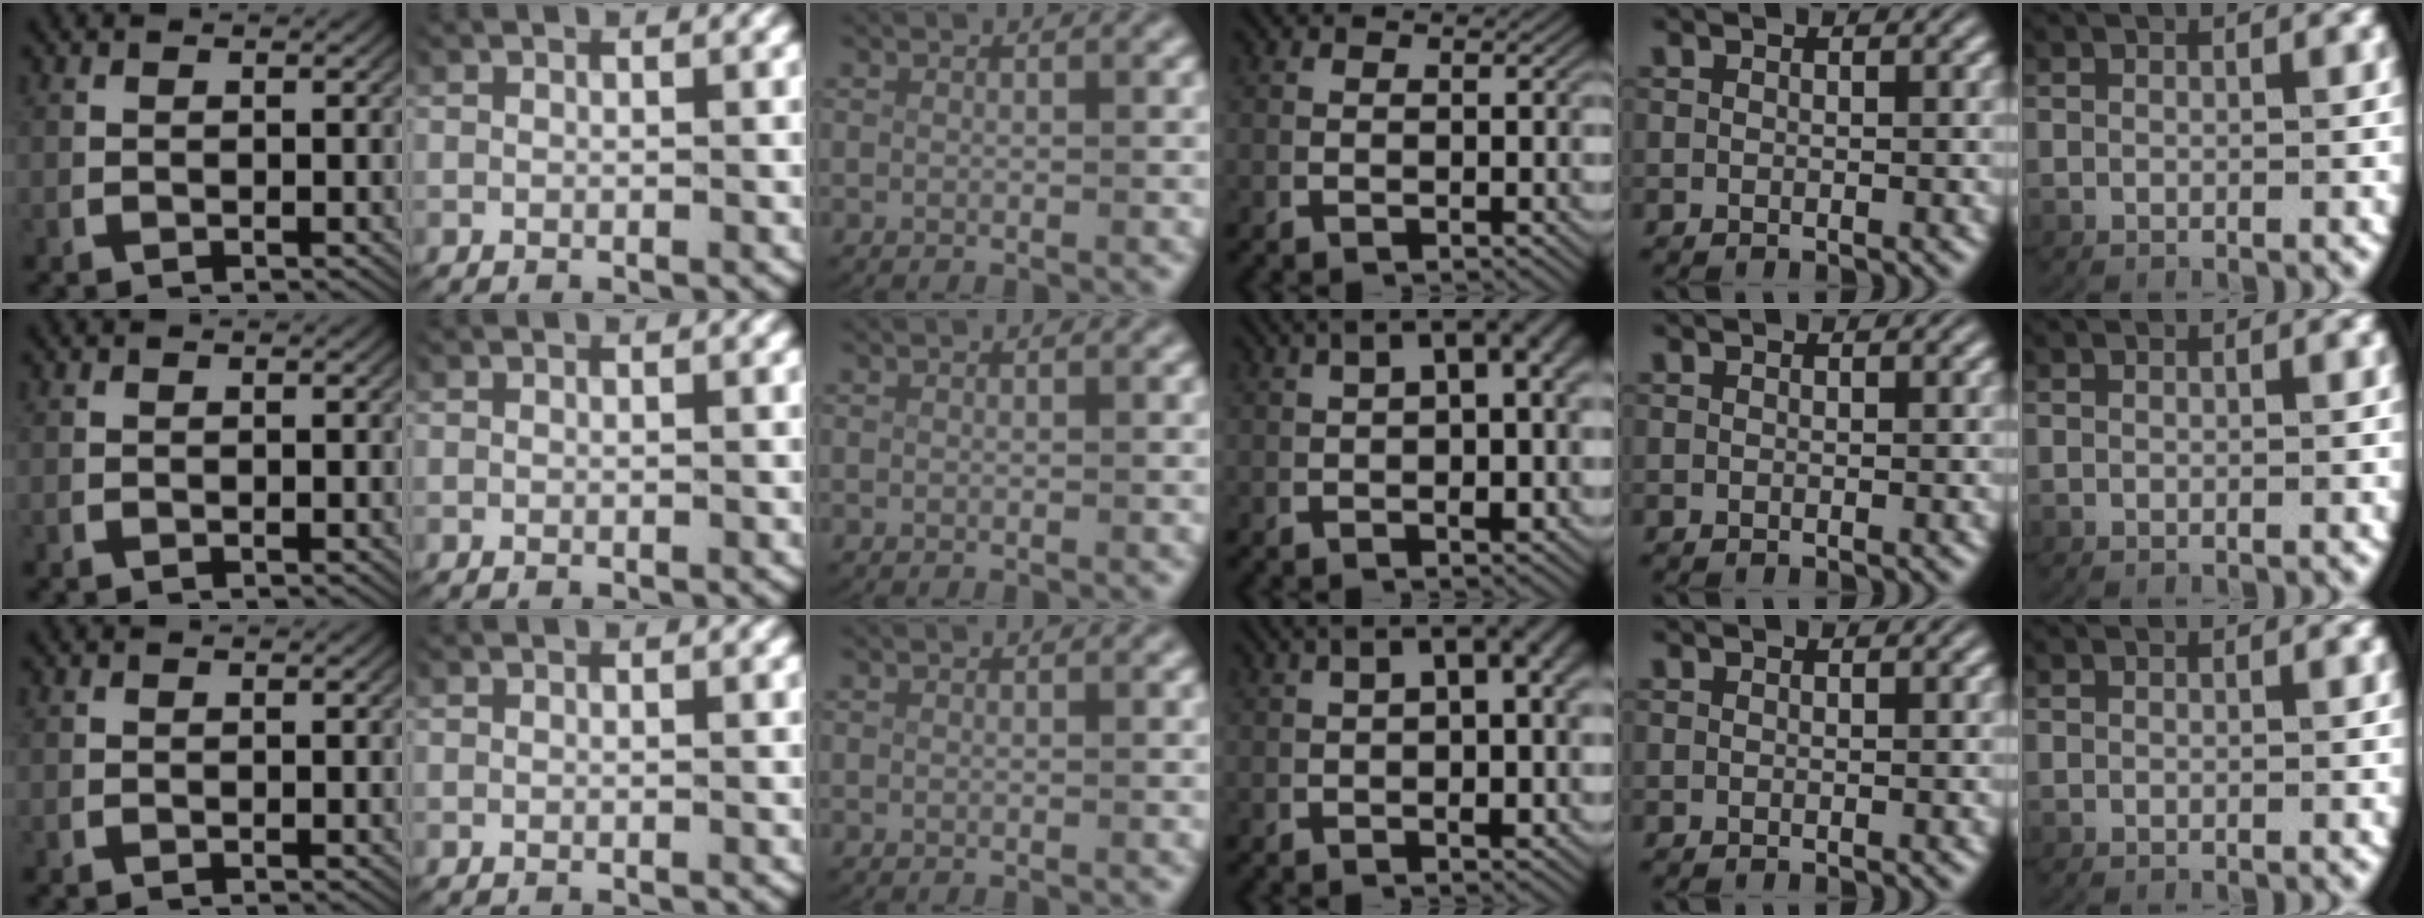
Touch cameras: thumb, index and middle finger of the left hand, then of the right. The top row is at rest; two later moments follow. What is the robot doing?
{"motion": "lift_and_place", "object": "map"}